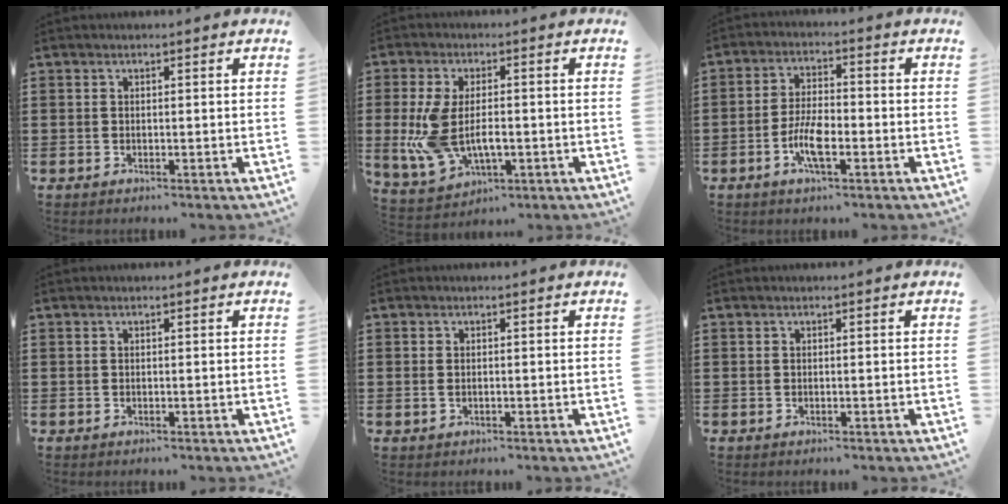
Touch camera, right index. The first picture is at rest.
{"total": 8.8, "force": [-1.0, 4.8, 7.3], "torque": [-0.172, 0.000, -0.022]}
{"total": 6.5, "force": [-2.4, 2.2, 5.7], "torque": [-0.128, -0.005, -0.051]}
{"total": 0.0}
{"total": 1.0, "force": [-0.1, 0.5, 0.9], "torque": [-0.026, 0.000, -0.007]}
{"total": 0.0}